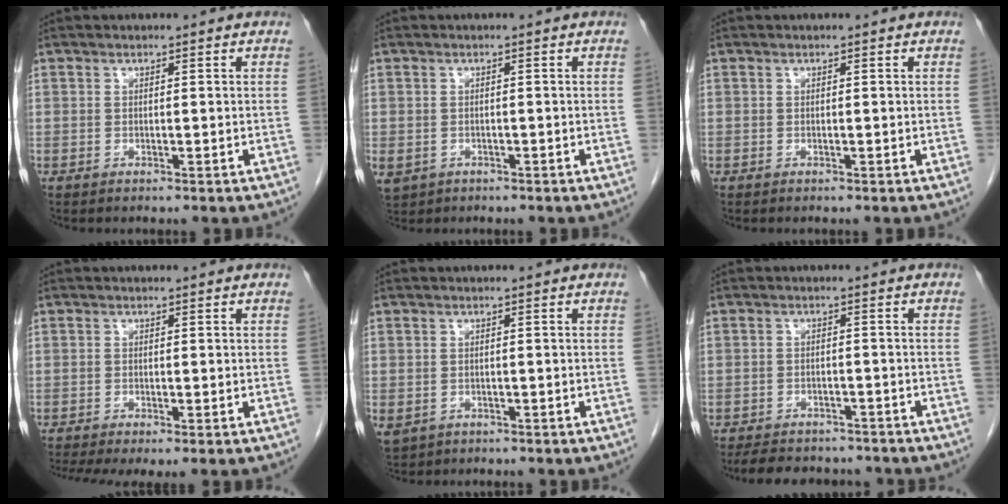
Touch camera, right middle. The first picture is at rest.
{"total": 5.8, "force": [-2.7, 4.7, 1.9], "torque": [-0.054, -0.004, -0.036]}
{"total": 0.0}
{"total": 5.1, "force": [-3.4, 1.1, 3.7], "torque": [-0.060, -0.015, -0.061]}
{"total": 5.3, "force": [-2.6, 4.2, 1.9], "torque": [-0.047, -0.006, -0.035]}
{"total": 10.0, "force": [-8.8, 3.7, 3.0], "torque": [-0.050, 0.003, -0.112]}